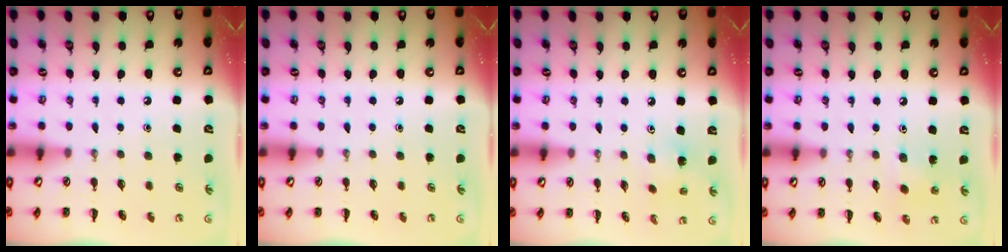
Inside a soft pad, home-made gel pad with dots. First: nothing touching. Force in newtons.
{"total": 0.0}
{"total": 2.0, "press": 1.9, "slide": 0.6}
{"total": 2.5, "press": 2.4, "slide": 0.7}